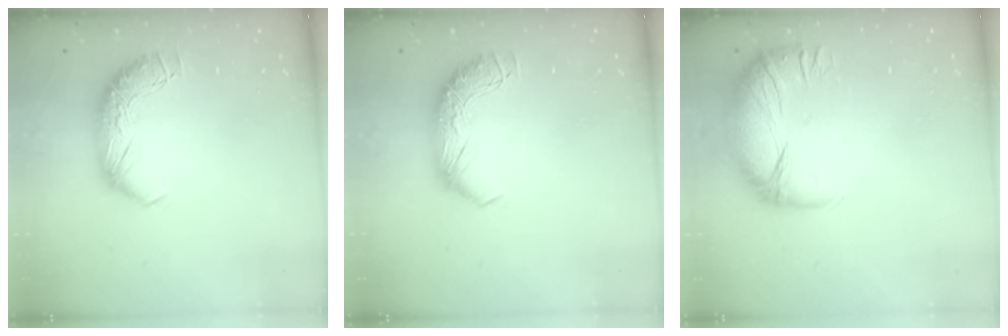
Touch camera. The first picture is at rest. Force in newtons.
{"total": 0.0}
{"total": 3.2, "press": 0.8, "slide": 3.1}